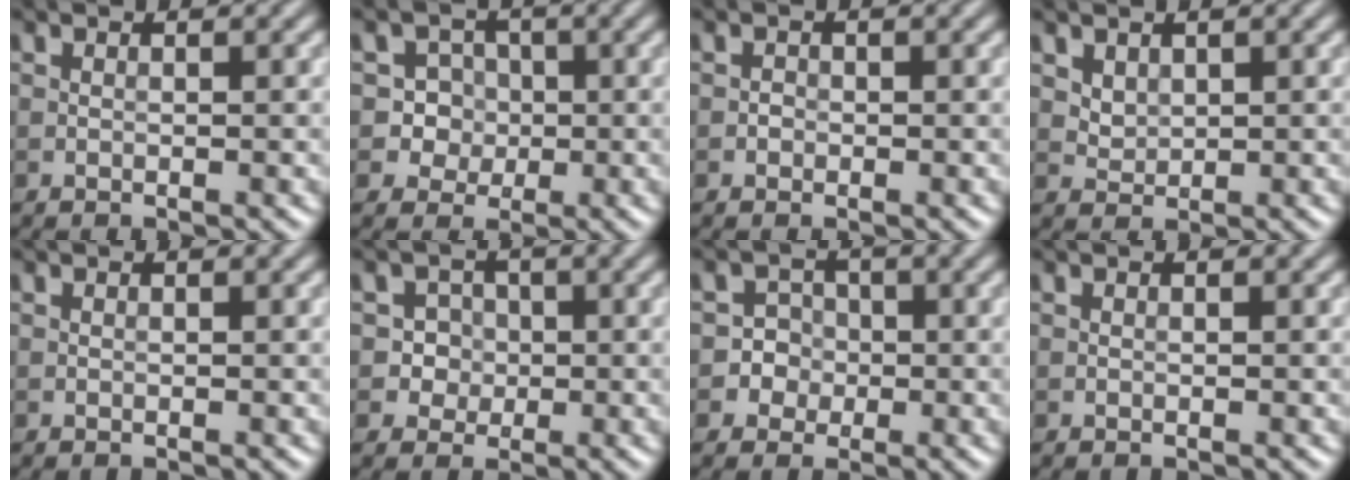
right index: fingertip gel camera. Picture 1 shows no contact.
{"total": 3.6, "force": [-0.3, 3.5, 0.8], "torque": [0.008, 0.015, -0.012]}
{"total": 0.6, "force": [-0.2, 0.5, 0.1], "torque": [0.003, -0.002, -0.005]}
{"total": 1.5, "force": [0.8, 1.1, 0.7], "torque": [-0.014, -0.006, 0.022]}
{"total": 0.0}
{"total": 2.3, "force": [-0.3, 2.2, 0.4], "torque": [0.016, 0.002, -0.015]}
{"total": 3.2, "force": [-0.9, 3.0, 0.3], "torque": [0.024, 0.011, -0.028]}
{"total": 0.0}